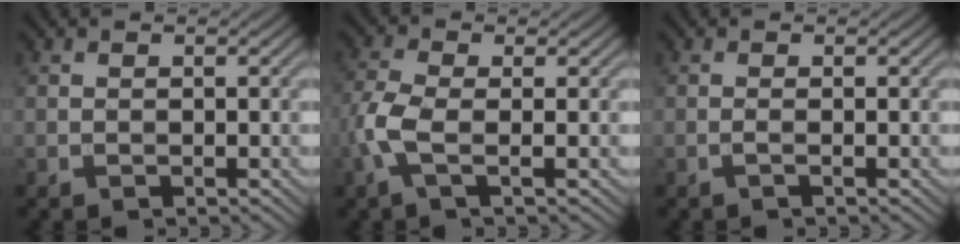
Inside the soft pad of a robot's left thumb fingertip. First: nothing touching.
{"total": 4.6, "force": [-1.1, 1.5, 4.2], "torque": [-0.110, 0.002, -0.033]}
{"total": 0.7, "force": [-0.2, 0.0, 0.7], "torque": [-0.014, 0.002, -0.009]}